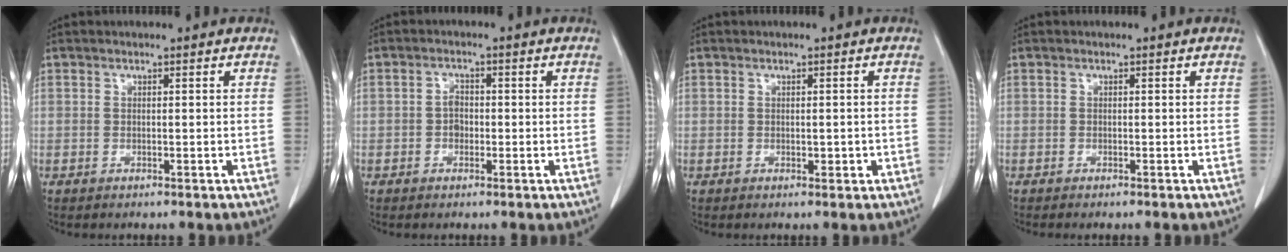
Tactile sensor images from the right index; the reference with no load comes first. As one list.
[{"total": 2.0, "force": [-0.5, 1.4, 1.3], "torque": [-0.017, 0.007, -0.010]}, {"total": 1.4, "force": [-0.3, 0.6, 1.2], "torque": [-0.017, -0.001, -0.001]}, {"total": 0.7, "force": [-0.6, 0.0, 0.4], "torque": [-0.013, -0.004, -0.008]}]